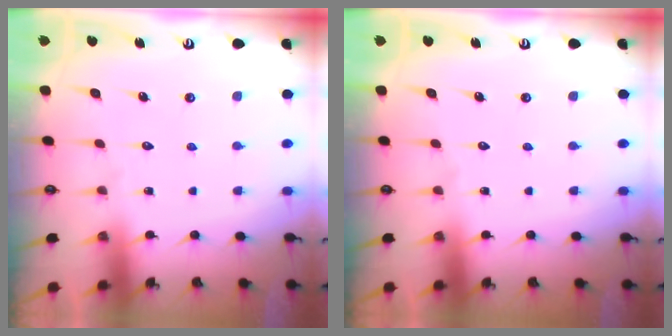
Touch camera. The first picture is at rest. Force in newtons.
{"total": 0.0}